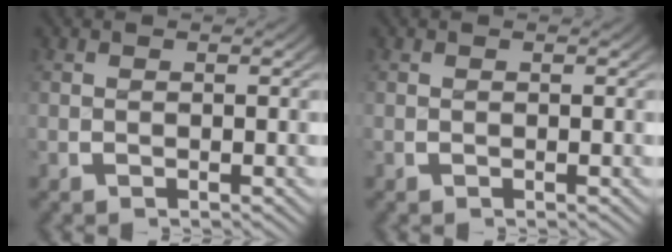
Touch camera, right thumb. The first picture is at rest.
{"total": 0.0}